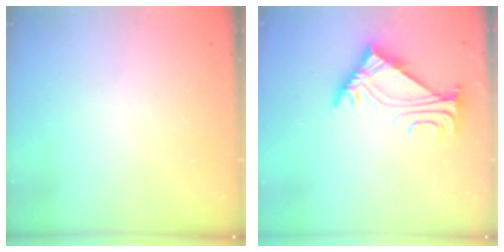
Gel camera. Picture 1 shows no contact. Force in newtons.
{"total": 5.9, "press": 5.8, "slide": 1.1}